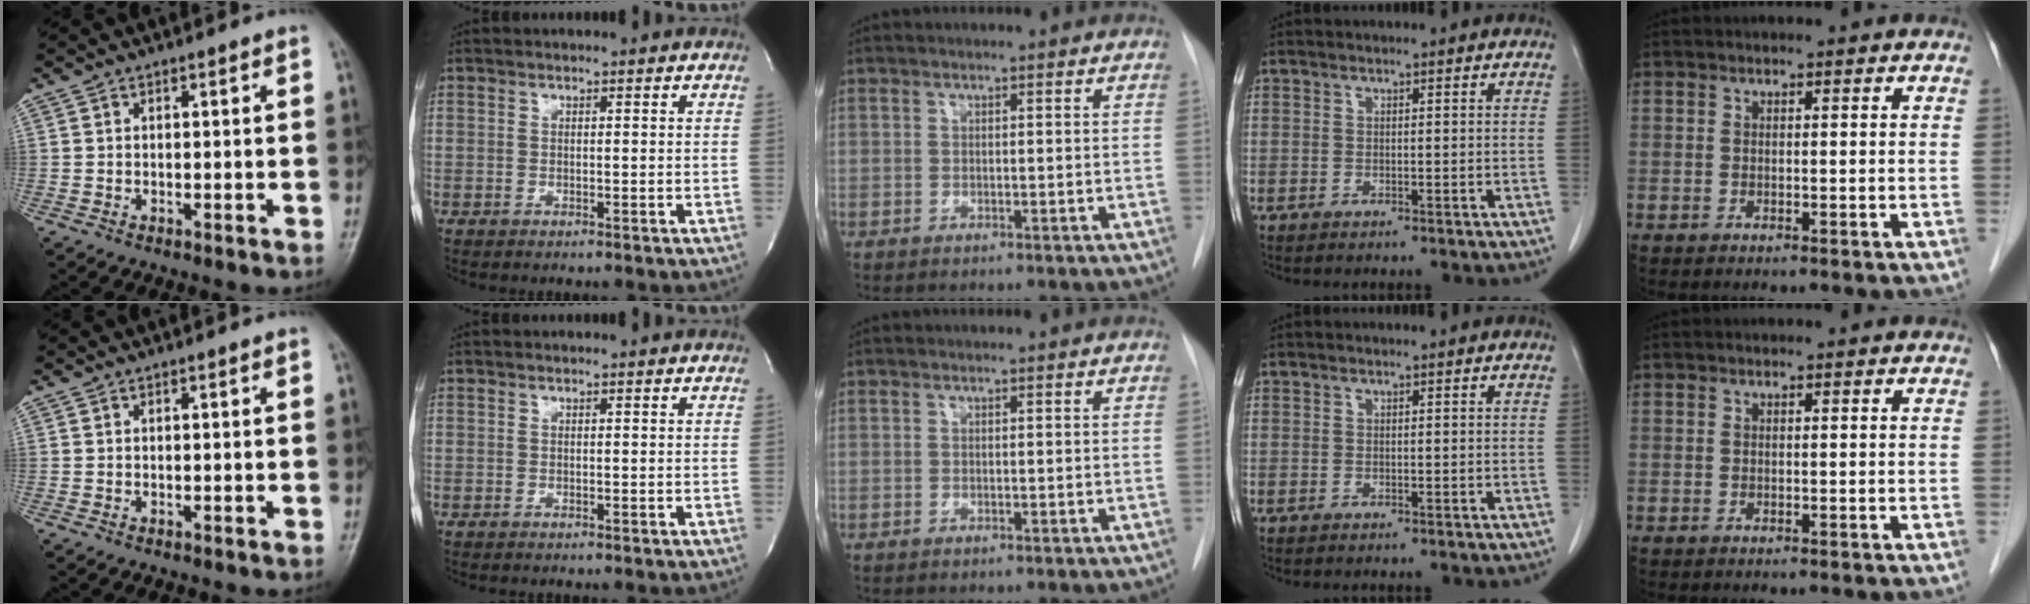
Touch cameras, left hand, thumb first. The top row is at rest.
{}